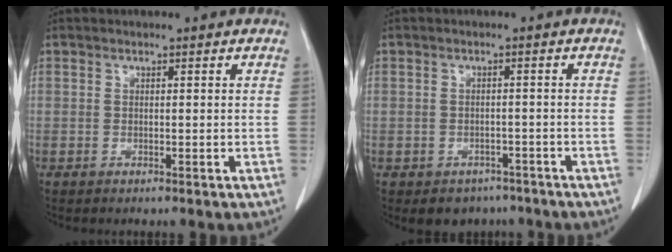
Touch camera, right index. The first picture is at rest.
{"total": 4.6, "force": [-3.4, 3.1, 0.5], "torque": [0.002, 0.013, -0.042]}